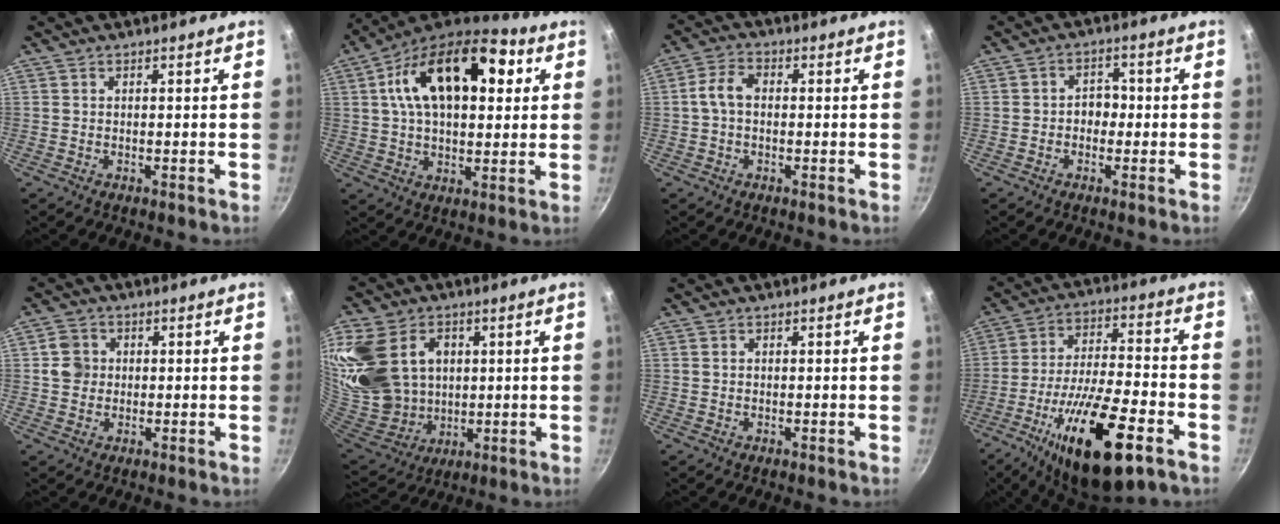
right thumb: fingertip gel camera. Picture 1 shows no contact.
{"total": 22.7, "force": [6.5, 12.8, 17.7], "torque": [-0.278, 0.011, 0.090]}
{"total": 4.8, "force": [-0.2, 3.4, 3.5], "torque": [-0.065, 0.020, -0.012]}
{"total": 3.8, "force": [-0.7, 3.0, 2.2], "torque": [-0.003, 0.013, -0.015]}
{"total": 4.6, "force": [0.5, 4.2, 1.8], "torque": [-0.012, 0.006, 0.002]}
{"total": 24.0, "force": [6.4, 18.2, 14.2], "torque": [-0.291, -0.011, 0.138]}
{"total": 0.7, "force": [0.3, 0.5, 0.4], "torque": [-0.006, 0.002, 0.006]}
{"total": 22.6, "force": [-10.9, 7.4, 18.4], "torque": [-0.303, 0.028, -0.181]}